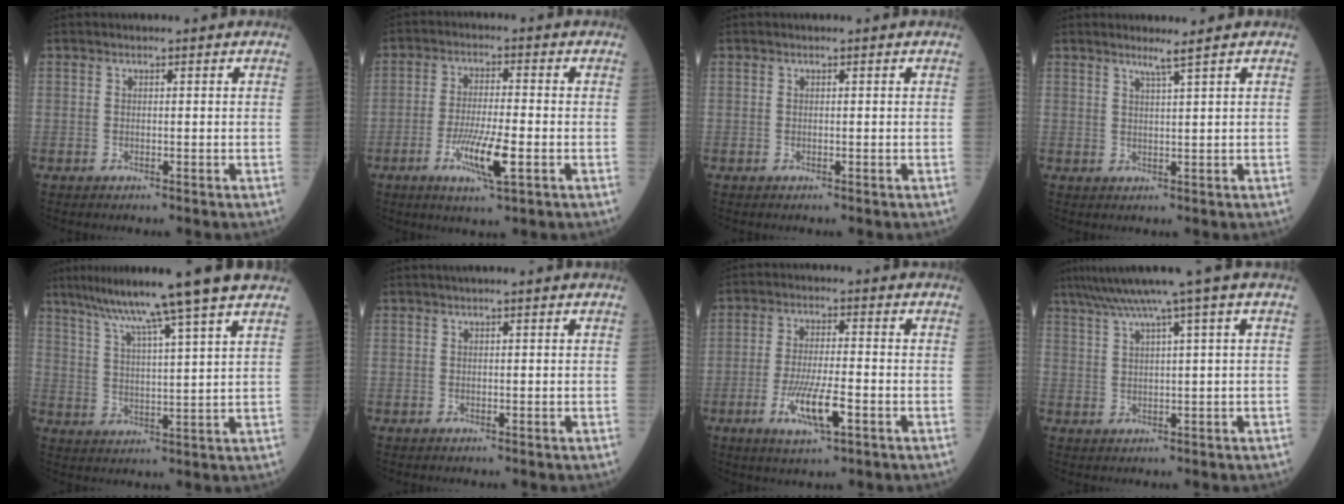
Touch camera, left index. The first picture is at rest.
{"total": 7.5, "force": [-3.0, 0.7, 6.8], "torque": [-0.129, -0.011, -0.055]}
{"total": 0.0}
{"total": 2.0, "force": [1.5, -0.9, 1.0], "torque": [-0.031, -0.011, 0.033]}
{"total": 14.4, "force": [11.0, -1.7, 9.1], "torque": [-0.149, 0.015, 0.161]}
{"total": 0.8, "force": [0.5, -0.3, 0.6], "torque": [-0.017, 0.004, 0.016]}
{"total": 7.6, "force": [-3.2, 1.2, 6.8], "torque": [-0.131, -0.011, -0.058]}
{"total": 7.7, "force": [5.0, -1.9, 5.5], "torque": [-0.092, 0.022, 0.084]}